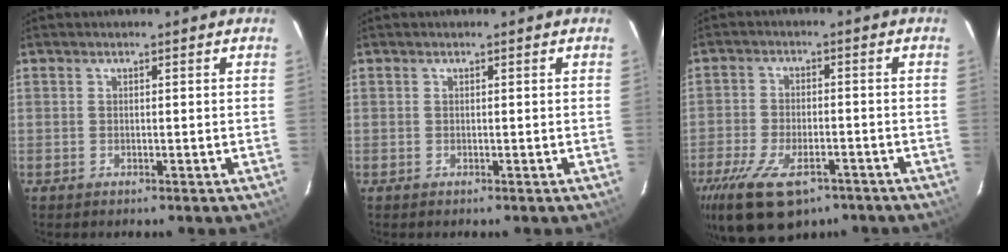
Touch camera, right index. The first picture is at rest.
{"total": 0.0}
{"total": 14.9, "force": [-9.6, 7.0, 9.0], "torque": [-0.198, -0.033, -0.159]}